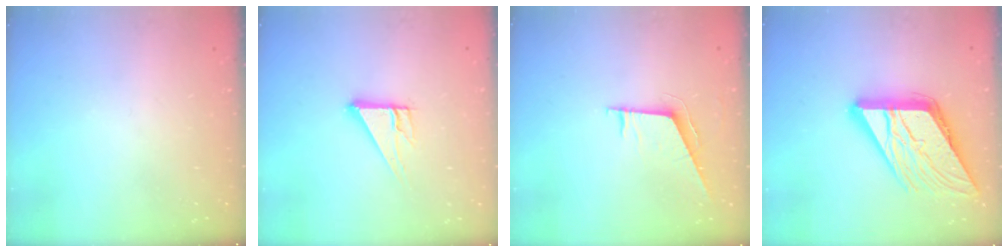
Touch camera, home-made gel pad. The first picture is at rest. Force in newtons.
{"total": 8.5, "press": 8.4, "slide": 0.8}
{"total": 6.3, "press": 6.3, "slide": 0.7}
{"total": 18.6, "press": 18.5, "slide": 2.0}